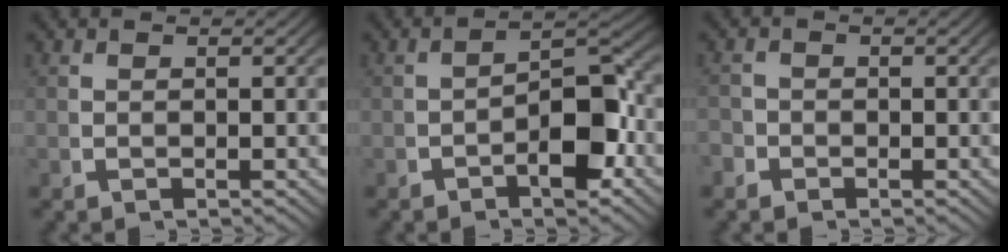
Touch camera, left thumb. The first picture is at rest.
{"total": 5.9, "force": [-1.1, 2.7, 5.1], "torque": [-0.072, -0.006, -0.017]}
{"total": 1.3, "force": [-0.8, 0.9, 0.0], "torque": [0.001, -0.008, -0.018]}